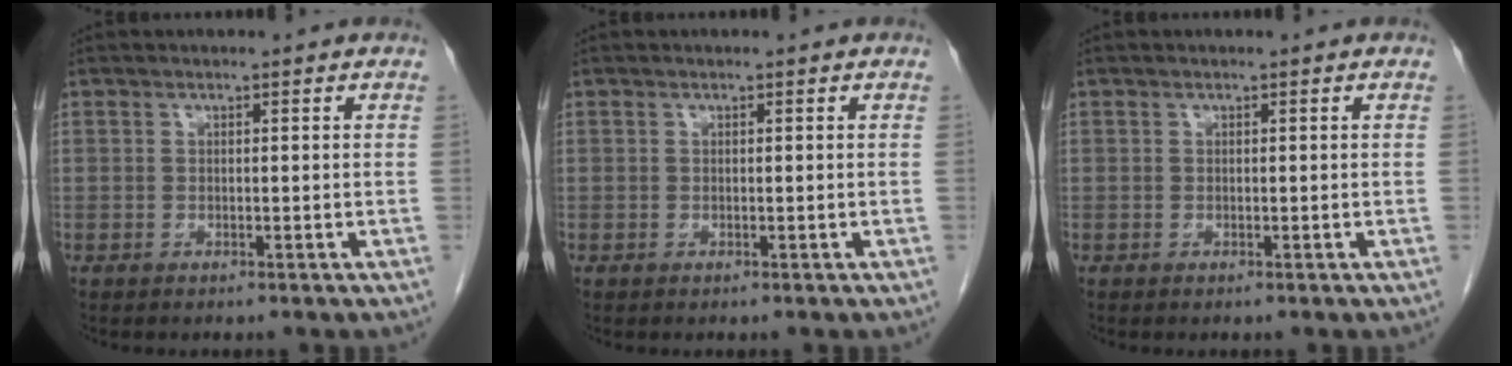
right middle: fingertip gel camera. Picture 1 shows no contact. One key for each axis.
{"total": 0.0}
{"total": 0.0}